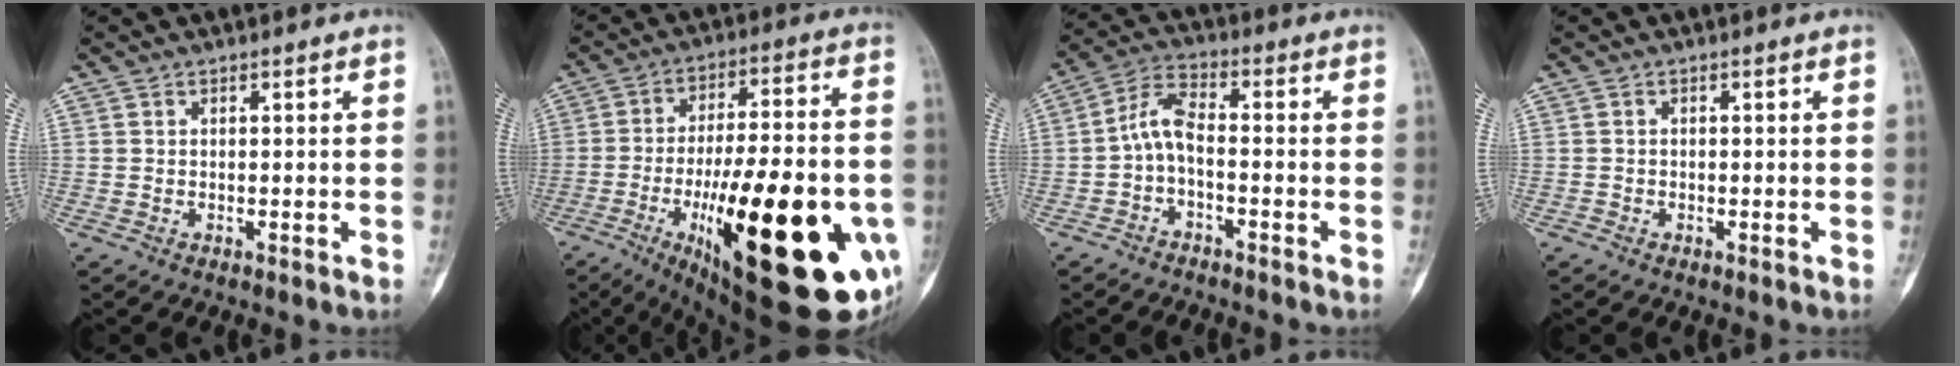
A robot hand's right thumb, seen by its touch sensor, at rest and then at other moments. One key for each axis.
{"total": 35.2, "fx": -10.6, "fy": 10.9, "fz": 31.7, "tx": -0.424, "ty": 0.007, "tz": -0.142}
{"total": 5.8, "fx": -1.8, "fy": 2.4, "fz": 5.0, "tx": -0.106, "ty": 0.033, "tz": -0.046}
{"total": 0.6, "fx": -0.4, "fy": 0.4, "fz": 0.0, "tx": 0.003, "ty": 0.003, "tz": -0.014}